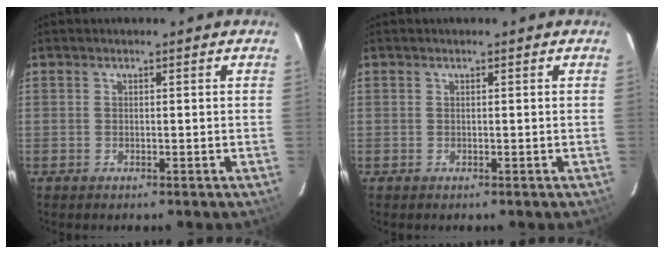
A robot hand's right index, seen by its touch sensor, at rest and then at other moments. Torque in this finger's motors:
{"motor_torque": [-0.03, 0.03, -0.03, 0.00]}